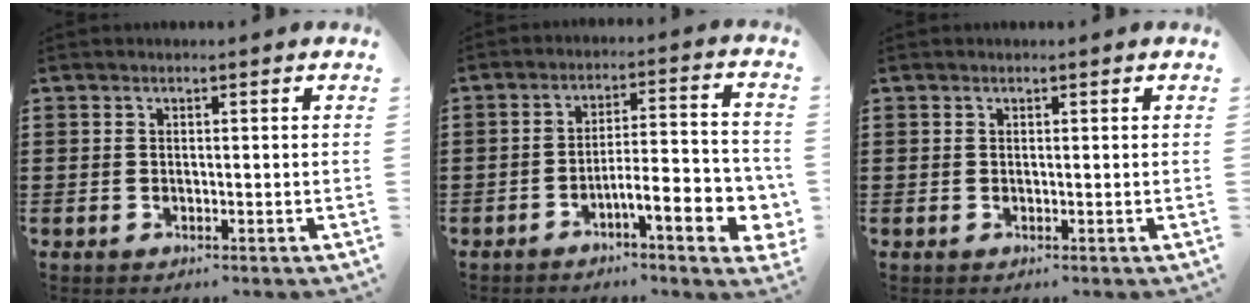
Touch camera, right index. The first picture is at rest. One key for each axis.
{"total": 8.2, "fx": -3.9, "fy": 1.7, "fz": 7.0, "tx": -0.107, "ty": -0.008, "tz": -0.068}
{"total": 0.0}